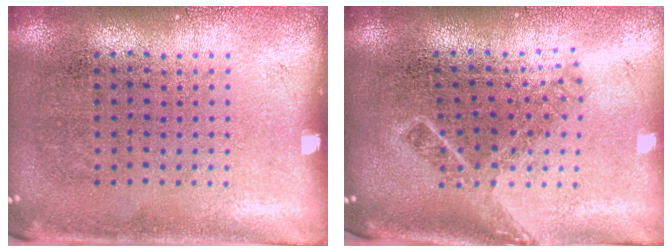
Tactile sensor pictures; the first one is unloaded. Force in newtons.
{"total": 1.9, "press": 1.4, "slide": 1.3}